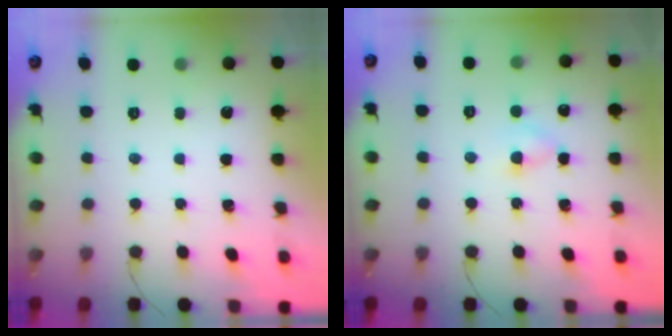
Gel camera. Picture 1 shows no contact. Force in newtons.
{"total": 2.1, "press": 1.9, "slide": 0.9}